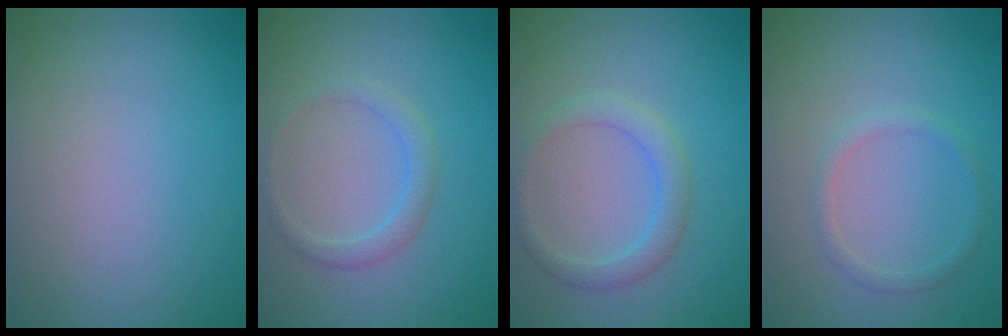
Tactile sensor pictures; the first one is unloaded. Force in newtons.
{"total": 1.8, "press": 1.8, "slide": 0.0}
{"total": 2.4, "press": 2.4, "slide": 0.1}
{"total": 1.3, "press": 1.2, "slide": 0.0}